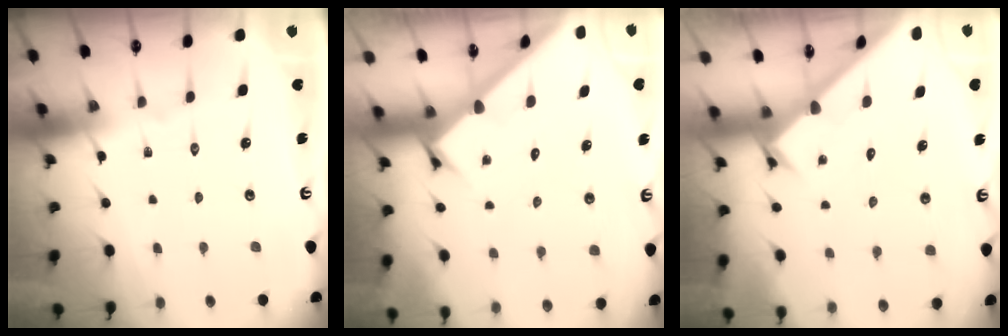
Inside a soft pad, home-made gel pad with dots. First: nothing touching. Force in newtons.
{"total": 2.5, "press": 2.5, "slide": 0.2}
{"total": 2.4, "press": 2.4, "slide": 0.1}